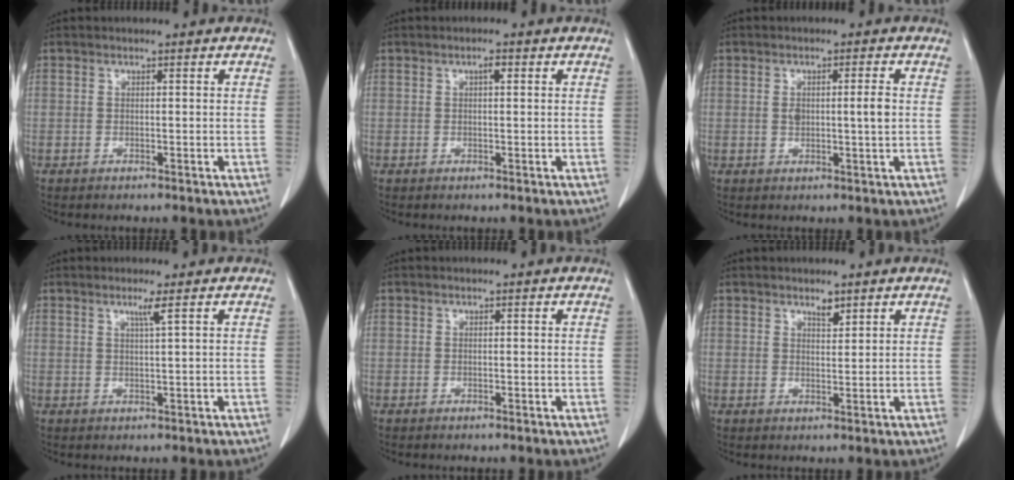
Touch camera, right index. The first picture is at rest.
{"total": 1.2, "force": [0.4, 0.3, 1.1], "torque": [-0.018, 0.003, 0.006]}
{"total": 3.8, "force": [0.4, 0.5, 3.8], "torque": [-0.066, 0.004, 0.010]}
{"total": 1.8, "force": [0.9, -0.6, 1.4], "torque": [-0.032, -0.005, 0.021]}
{"total": 0.0}
{"total": 1.7, "force": [1.4, 0.5, 0.8], "torque": [-0.013, -0.005, 0.023]}